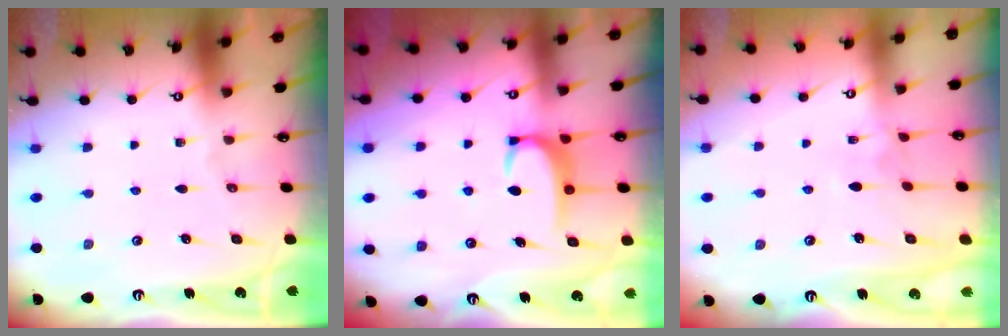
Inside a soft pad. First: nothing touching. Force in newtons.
{"total": 3.3, "press": 3.3, "slide": 0.4}
{"total": 3.0, "press": 2.9, "slide": 0.3}